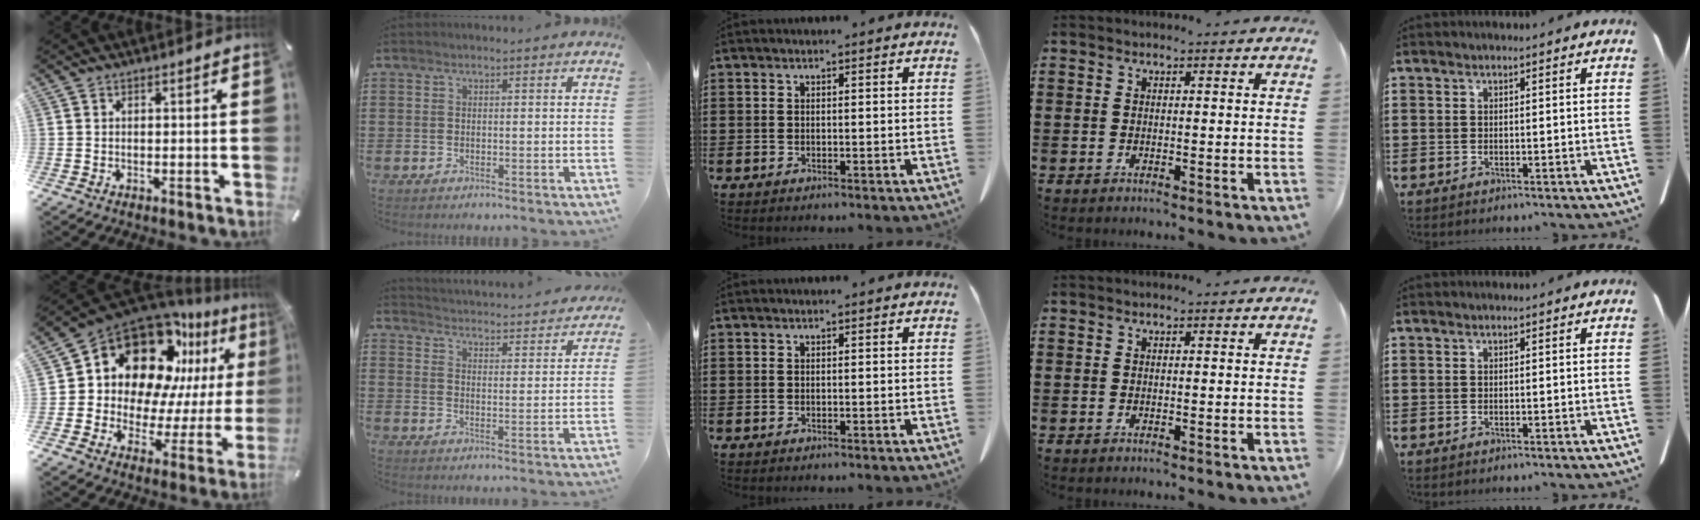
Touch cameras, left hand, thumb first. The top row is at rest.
{"thumb": {"total": 18.0, "force": [11.5, 11.4, 8.0], "torque": [-0.135, -0.115, 0.199]}, "index": {"total": 3.1, "force": [3.1, -0.5, -0.1], "torque": [-0.021, -0.036, 0.045]}}